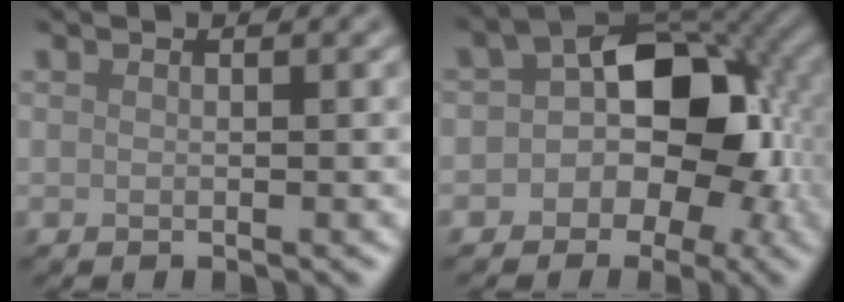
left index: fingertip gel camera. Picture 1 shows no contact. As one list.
[{"total": 9.2, "force": [-1.0, 6.6, 6.4], "torque": [-0.017, 0.017, -0.037]}]